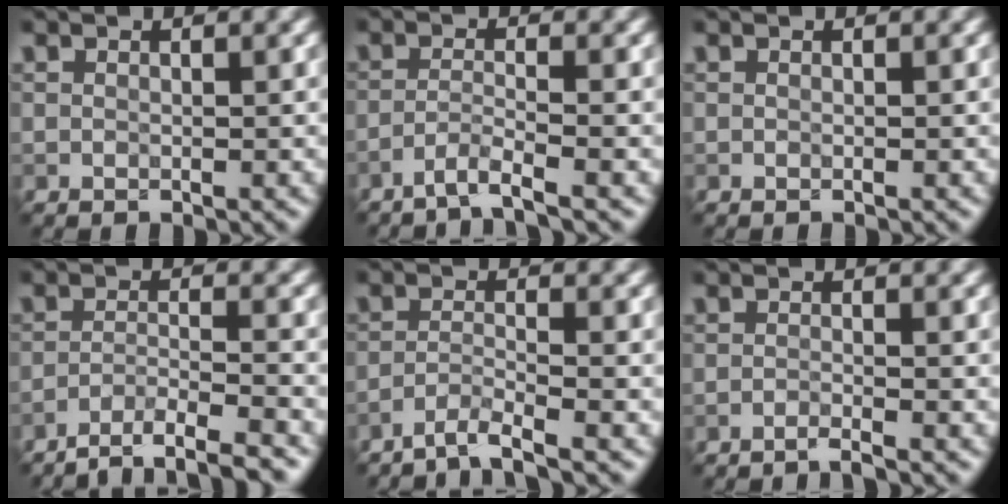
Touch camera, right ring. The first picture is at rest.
{"total": 2.1, "force": [-1.6, 0.0, 1.3], "torque": [-0.021, 0.001, -0.043]}
{"total": 0.0}
{"total": 4.8, "force": [-3.9, 0.8, 2.6], "torque": [-0.043, 0.001, -0.069]}
{"total": 2.4, "force": [-2.0, 0.1, 1.3], "torque": [-0.022, 0.001, -0.051]}
{"total": 1.2, "force": [-1.0, 0.1, 0.7], "torque": [-0.006, -0.002, -0.026]}